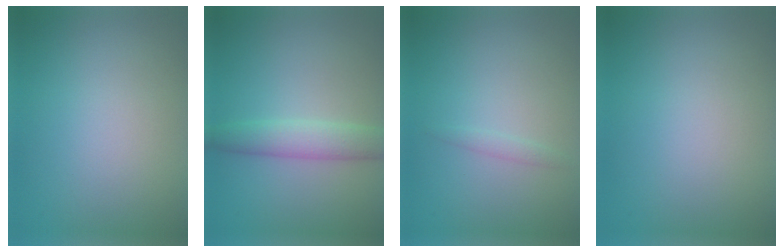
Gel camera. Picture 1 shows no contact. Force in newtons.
{"total": 3.2, "press": 3.1, "slide": 0.3}
{"total": 0.8, "press": 0.8, "slide": 0.1}
{"total": 0.0}